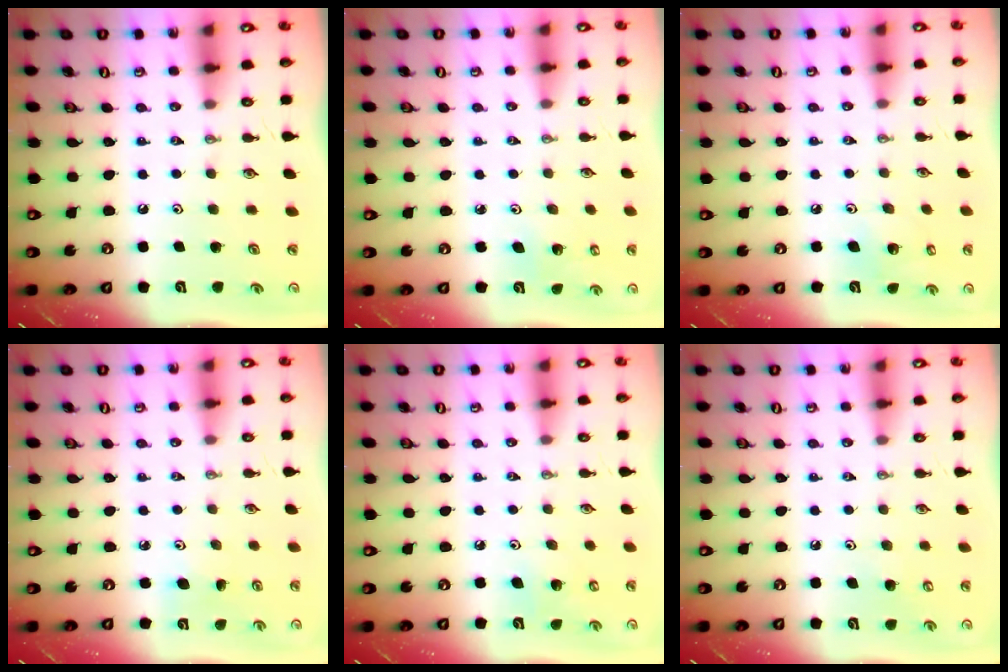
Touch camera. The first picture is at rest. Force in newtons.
{"total": 4.0, "press": 3.9, "slide": 0.9}
{"total": 6.1, "press": 5.6, "slide": 2.4}
{"total": 5.0, "press": 4.9, "slide": 0.6}
{"total": 7.5, "press": 7.4, "slide": 1.0}
{"total": 5.1, "press": 5.0, "slide": 0.7}